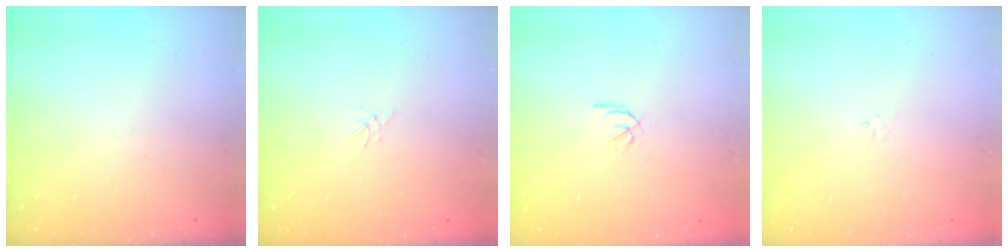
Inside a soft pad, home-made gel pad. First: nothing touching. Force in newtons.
{"total": 0.0}
{"total": 1.6, "press": 1.6, "slide": 0.3}
{"total": 0.0}